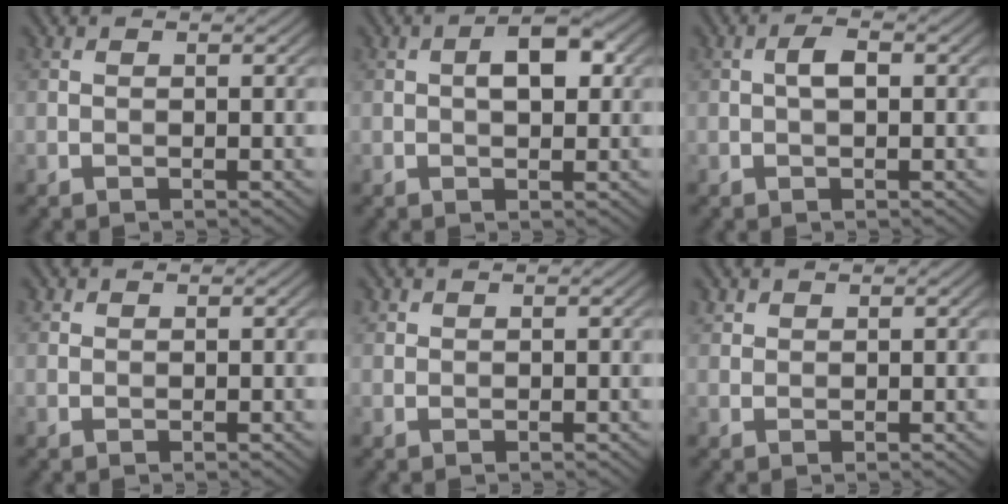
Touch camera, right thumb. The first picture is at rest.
{"total": 4.0, "force": [0.7, 2.0, 3.4], "torque": [-0.055, 0.006, 0.007]}
{"total": 1.9, "force": [0.1, 0.8, 1.8], "torque": [-0.033, 0.008, -0.002]}
{"total": 0.8, "force": [0.6, 0.5, 0.2], "torque": [-0.004, 0.002, 0.012]}
{"total": 0.9, "force": [0.7, 0.5, 0.1], "torque": [-0.005, 0.001, 0.016]}
{"total": 1.4, "force": [1.0, 0.9, 0.3], "torque": [-0.007, 0.003, 0.024]}